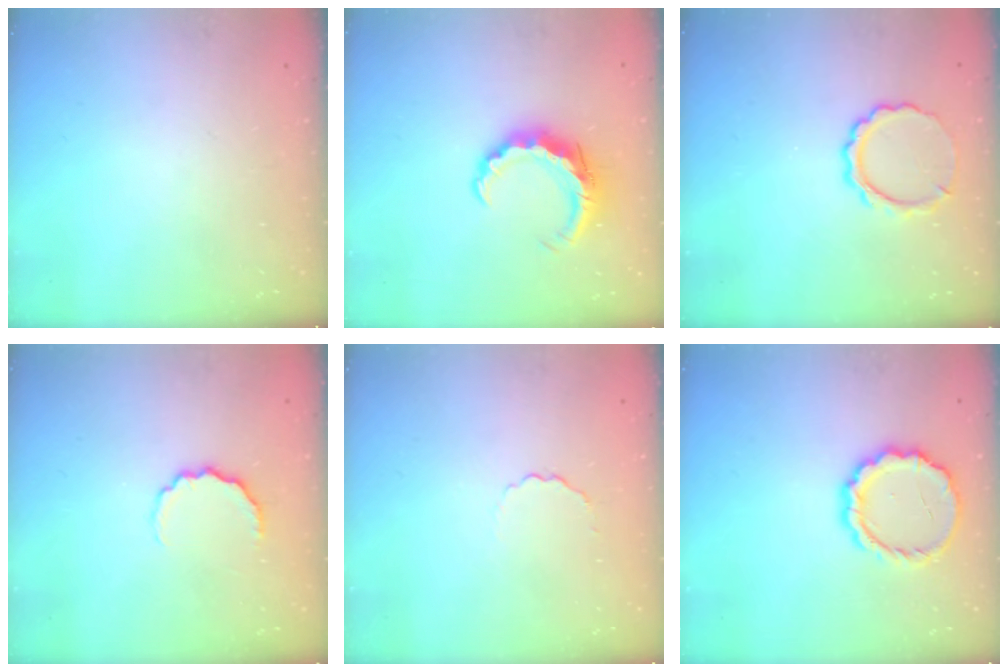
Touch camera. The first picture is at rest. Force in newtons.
{"total": 7.4, "press": 7.4, "slide": 0.3}
{"total": 7.6, "press": 7.5, "slide": 0.5}
{"total": 6.5, "press": 6.4, "slide": 1.1}
{"total": 2.2, "press": 2.1, "slide": 0.8}
{"total": 12.0, "press": 11.7, "slide": 2.7}